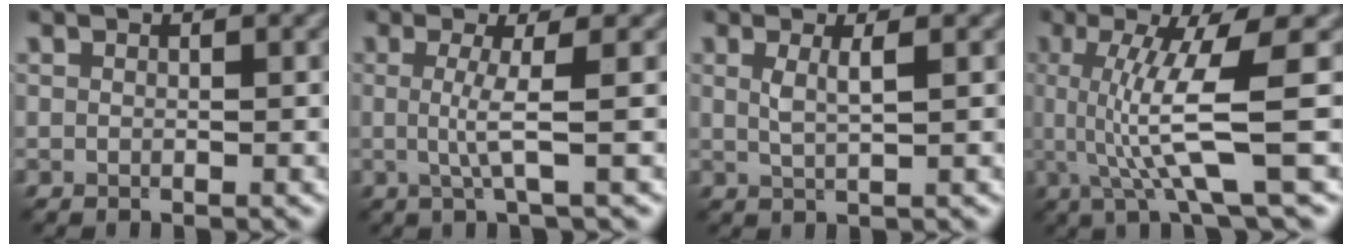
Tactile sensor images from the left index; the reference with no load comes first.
{"total": 2.9, "force": [0.0, 0.5, 2.9], "torque": [-0.056, -0.005, -0.005]}
{"total": 1.9, "force": [0.6, 0.5, 1.8], "torque": [-0.032, -0.004, 0.008]}
{"total": 7.2, "force": [0.1, 1.2, 7.1], "torque": [-0.127, -0.006, 0.007]}